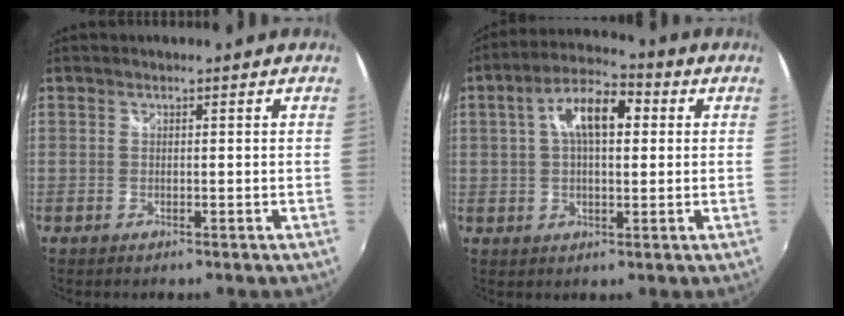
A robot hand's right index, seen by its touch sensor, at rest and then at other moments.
{"total": 10.2, "force": [2.3, 4.7, 8.7], "torque": [-0.156, 0.027, 0.033]}